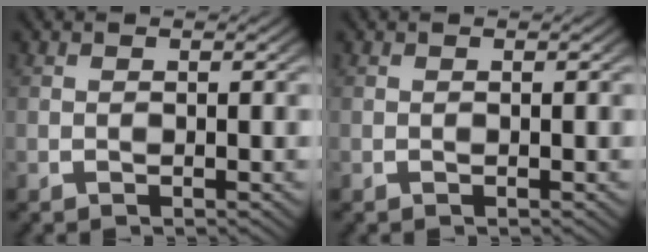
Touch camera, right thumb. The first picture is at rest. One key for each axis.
{"total": 0.0}